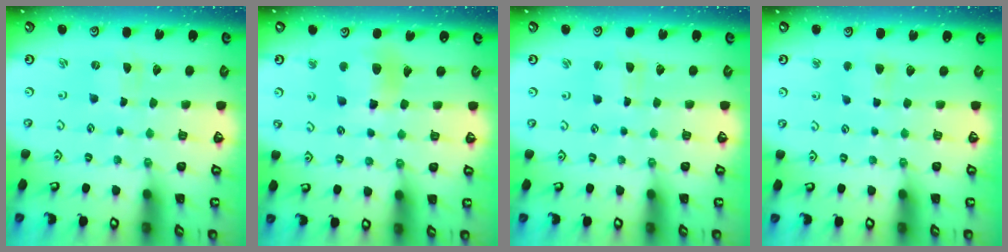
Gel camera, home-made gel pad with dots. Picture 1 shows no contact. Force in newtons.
{"total": 9.8, "press": 9.7, "slide": 1.2}
{"total": 0.8, "press": 0.8, "slide": 0.2}
{"total": 4.1, "press": 4.0, "slide": 0.9}